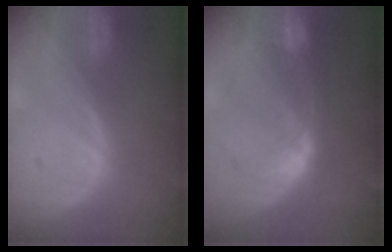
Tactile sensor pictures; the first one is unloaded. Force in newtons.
{"total": 7.8, "press": 6.9, "slide": 3.7}